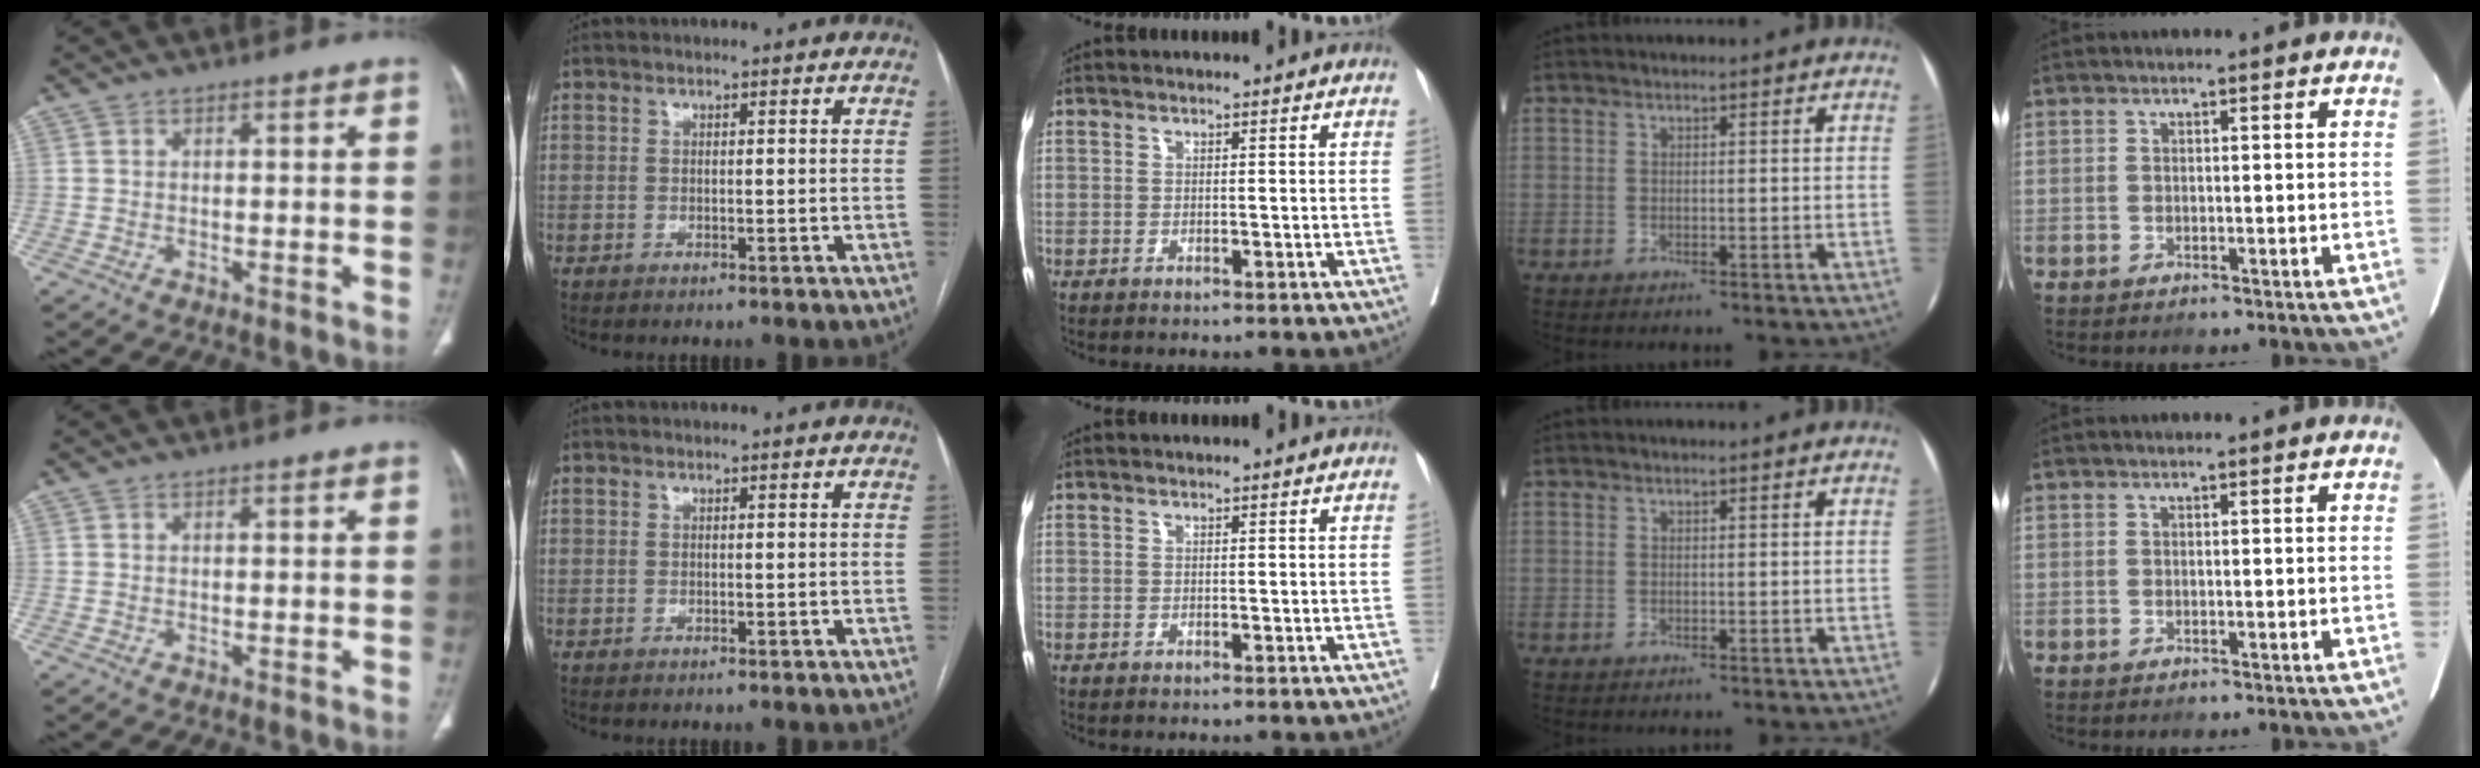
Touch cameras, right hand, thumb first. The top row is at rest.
{}